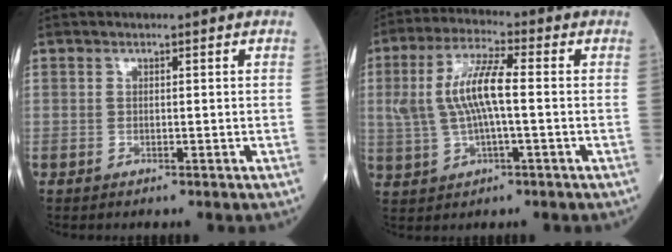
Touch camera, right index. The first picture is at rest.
{"total": 9.5, "force": [0.6, 2.4, 9.2], "torque": [-0.200, 0.016, 0.012]}